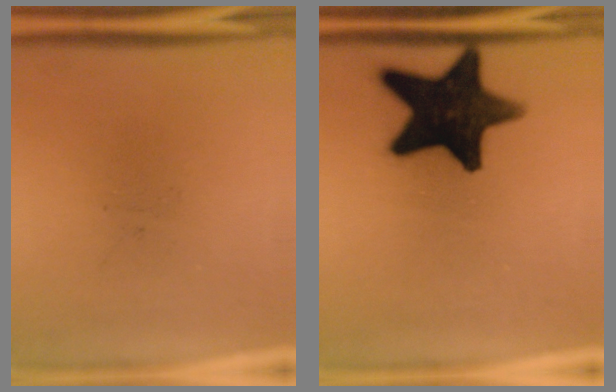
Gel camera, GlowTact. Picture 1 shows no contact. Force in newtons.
{"total": 17.9}